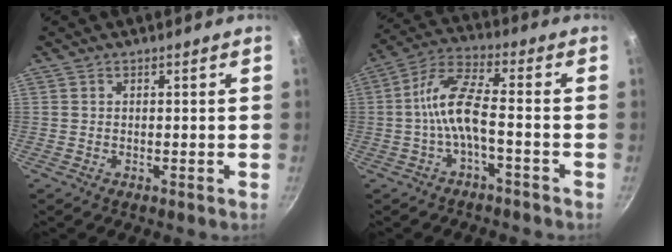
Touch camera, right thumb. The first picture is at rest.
{"total": 9.1, "force": [-2.8, 2.9, 8.2], "torque": [-0.181, 0.041, -0.060]}